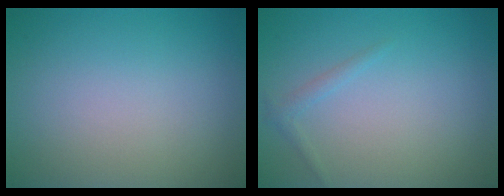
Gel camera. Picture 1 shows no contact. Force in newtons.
{"total": 0.9, "press": 0.9, "slide": 0.1}